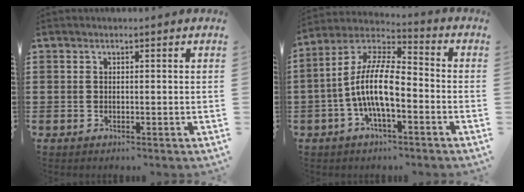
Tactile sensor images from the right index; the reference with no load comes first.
{"total": 10.8, "force": [-2.7, 3.9, 9.7], "torque": [-0.221, -0.006, -0.058]}